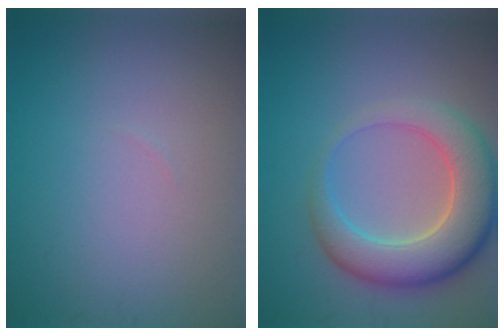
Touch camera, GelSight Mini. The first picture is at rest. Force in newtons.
{"total": 7.7, "press": 7.7, "slide": 0.6}